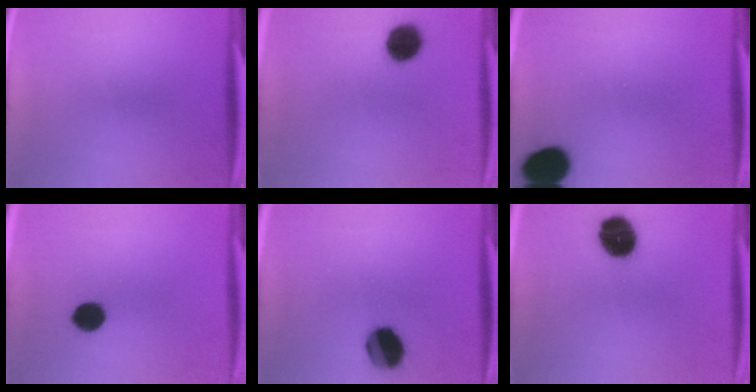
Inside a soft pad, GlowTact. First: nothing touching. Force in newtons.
{"total": 8.6}
{"total": 11.7}
{"total": 6.8}
{"total": 11.7}
{"total": 12.4}